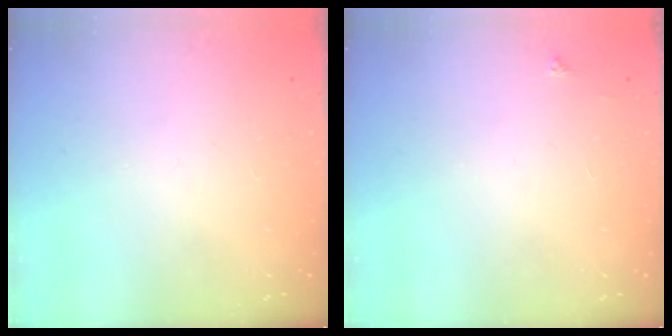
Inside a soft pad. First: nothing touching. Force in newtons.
{"total": 2.1, "press": 2.1, "slide": 0.3}